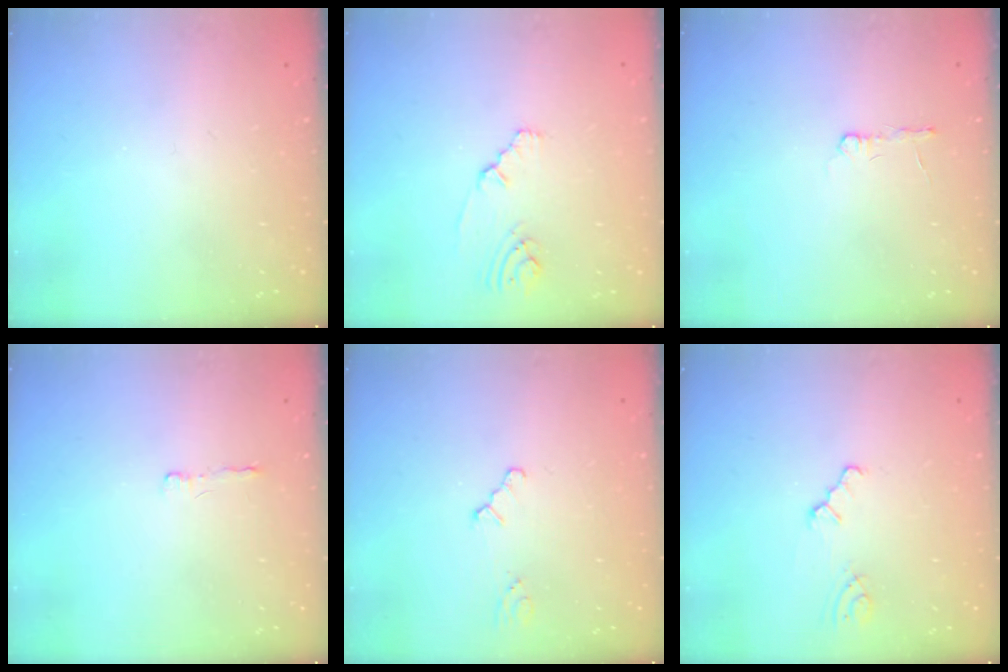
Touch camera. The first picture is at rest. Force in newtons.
{"total": 2.7, "press": 2.6, "slide": 0.4}
{"total": 2.7, "press": 2.7, "slide": 0.4}
{"total": 2.0, "press": 2.0, "slide": 0.5}
{"total": 0.9, "press": 0.8, "slide": 0.2}
{"total": 1.2, "press": 1.1, "slide": 0.2}